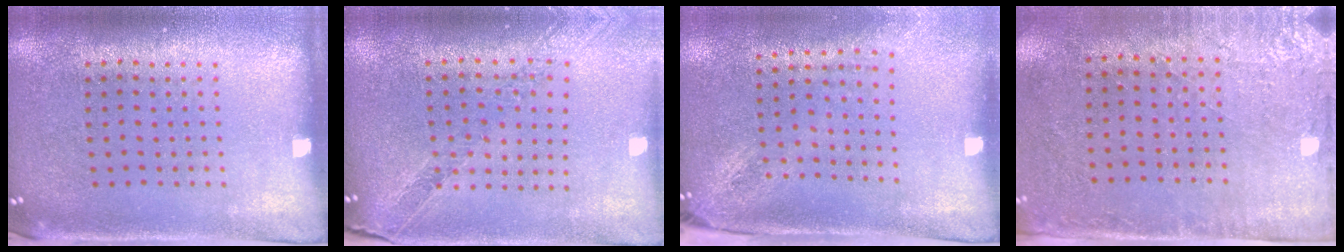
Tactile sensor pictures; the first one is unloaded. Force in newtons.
{"total": 1.1, "press": 1.1, "slide": 0.2}
{"total": 2.0, "press": 1.6, "slide": 1.3}
{"total": 2.8, "press": 2.3, "slide": 1.6}